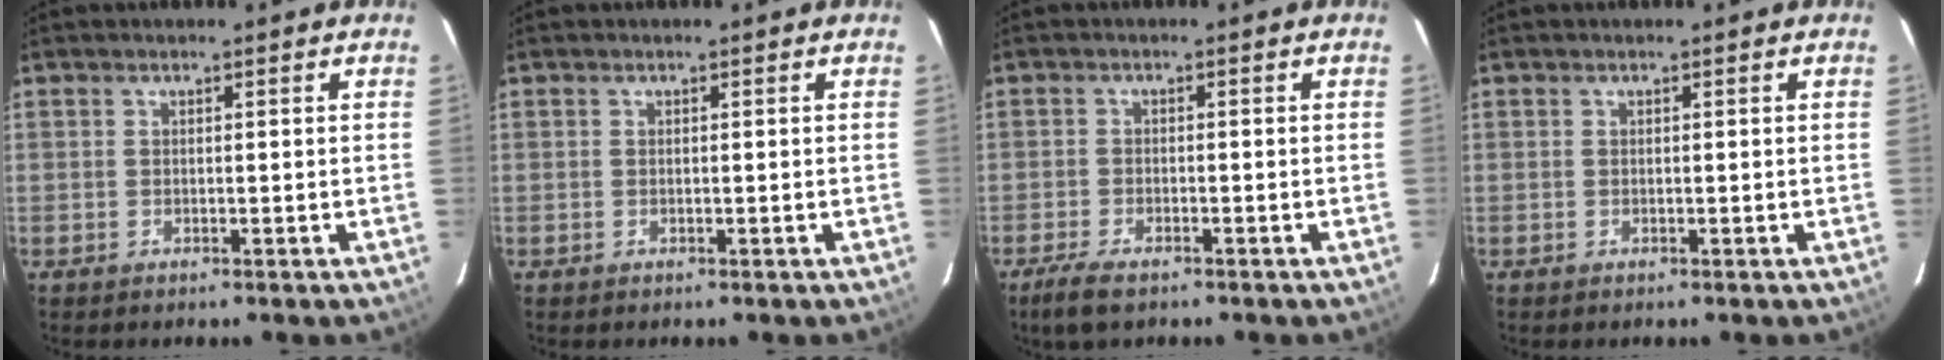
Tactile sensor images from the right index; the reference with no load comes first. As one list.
[{"total": 0.0}, {"total": 4.8, "force": [-3.7, 1.4, 2.8], "torque": [-0.075, -0.011, -0.068]}, {"total": 0.0}]